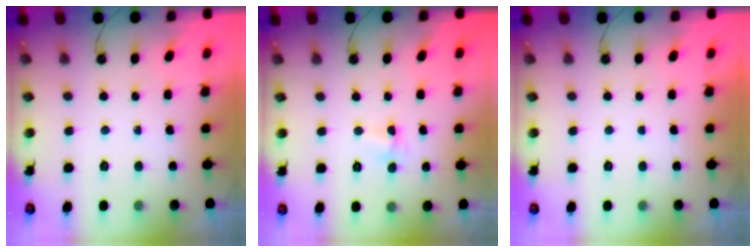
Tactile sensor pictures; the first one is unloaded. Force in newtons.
{"total": 2.9, "press": 2.7, "slide": 1.0}
{"total": 0.0}